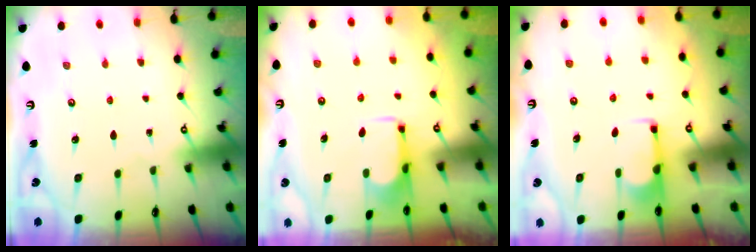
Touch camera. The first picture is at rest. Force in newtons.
{"total": 0.8, "press": 0.6, "slide": 0.6}
{"total": 0.0}